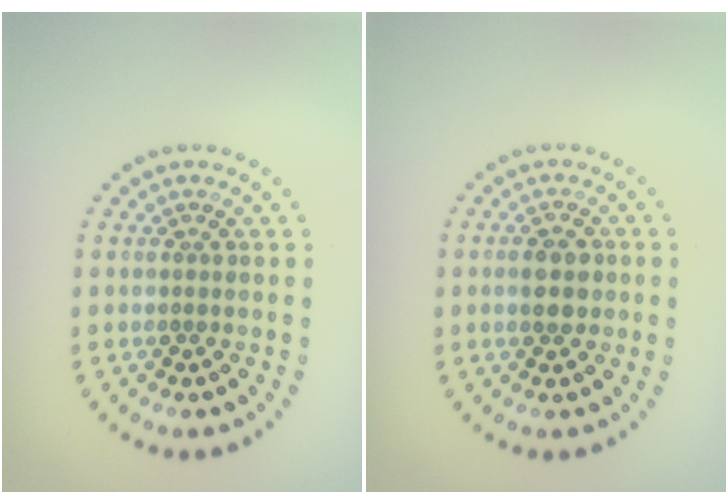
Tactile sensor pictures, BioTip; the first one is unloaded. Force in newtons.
{"total": 3.0, "press": 3.0, "slide": 0.1}